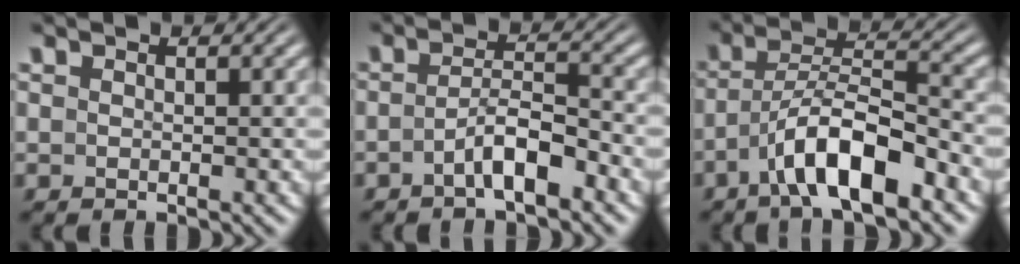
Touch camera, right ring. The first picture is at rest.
{"total": 3.3, "force": [-2.4, 0.8, 2.1], "torque": [-0.032, -0.008, -0.039]}
{"total": 5.5, "force": [-2.6, 2.1, 4.3], "torque": [-0.074, -0.010, -0.039]}